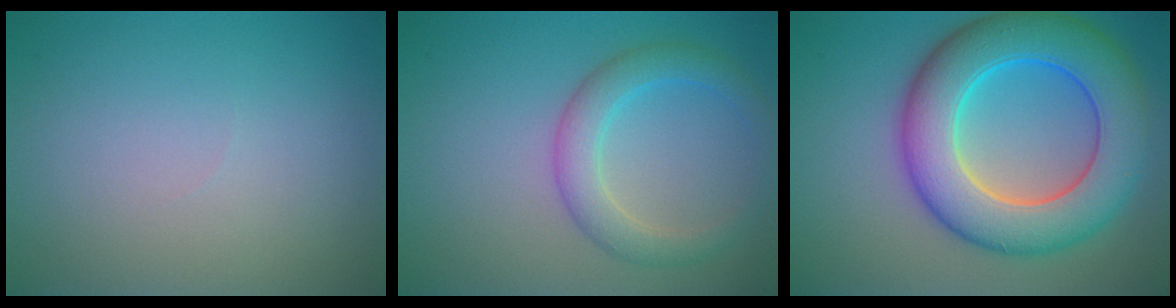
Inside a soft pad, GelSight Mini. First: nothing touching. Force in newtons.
{"total": 3.6, "press": 3.6, "slide": 0.1}
{"total": 10.7, "press": 10.7, "slide": 0.4}